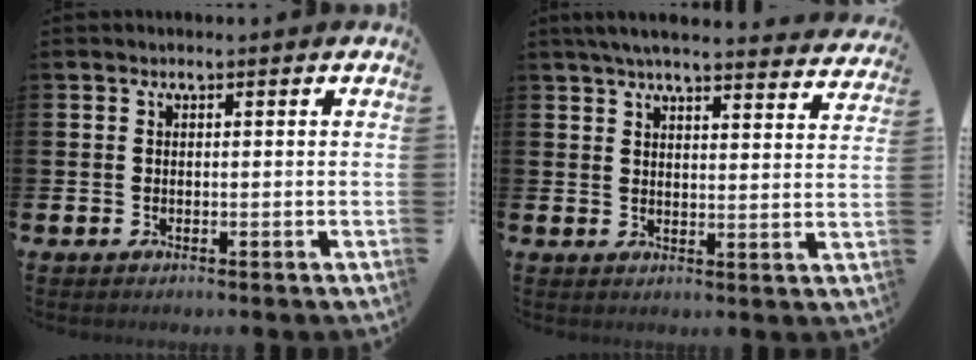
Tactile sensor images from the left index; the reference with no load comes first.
{"total": 5.3, "force": [5.0, 0.4, 1.7], "torque": [-0.044, -0.023, 0.088]}